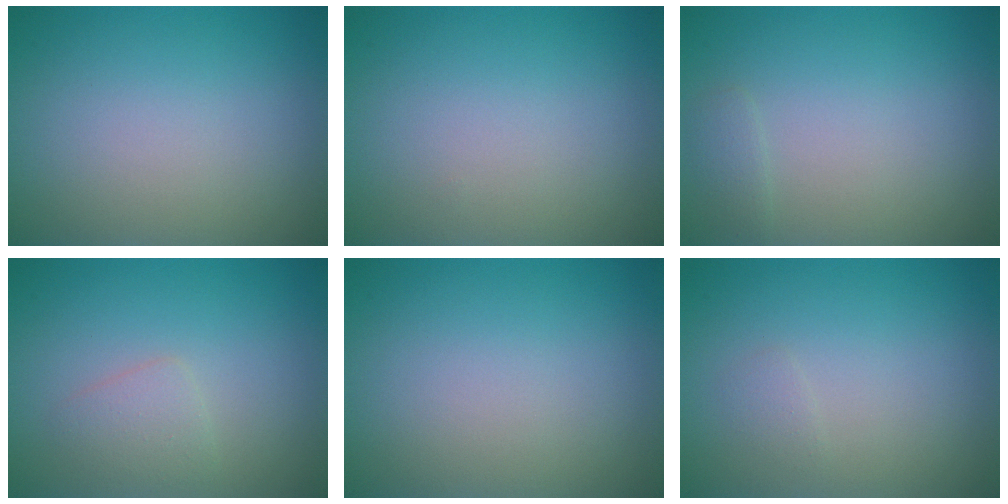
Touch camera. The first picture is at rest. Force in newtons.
{"total": 0.0}
{"total": 0.9, "press": 0.9, "slide": 0.0}
{"total": 1.5, "press": 1.5, "slide": 0.1}
{"total": 0.0}
{"total": 0.6, "press": 0.6, "slide": 0.0}